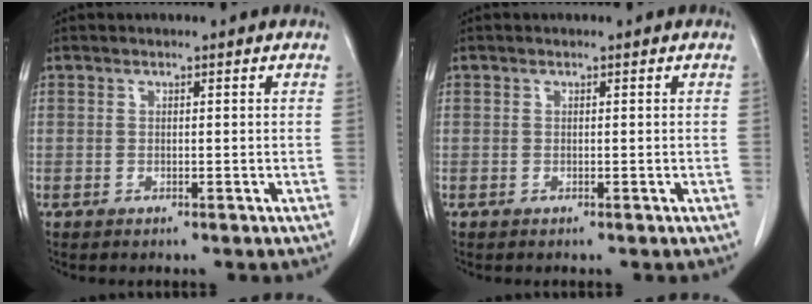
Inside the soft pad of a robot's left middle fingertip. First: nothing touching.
{"total": 0.0}